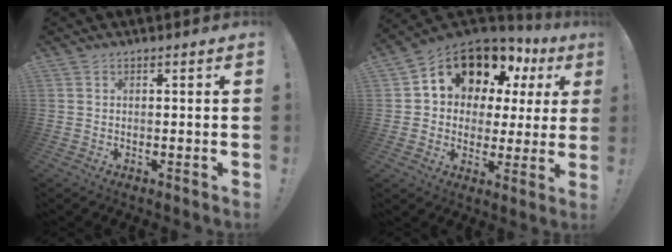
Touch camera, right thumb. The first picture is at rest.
{"total": 13.2, "force": [8.2, 8.3, 6.2], "torque": [-0.102, -0.060, 0.156]}